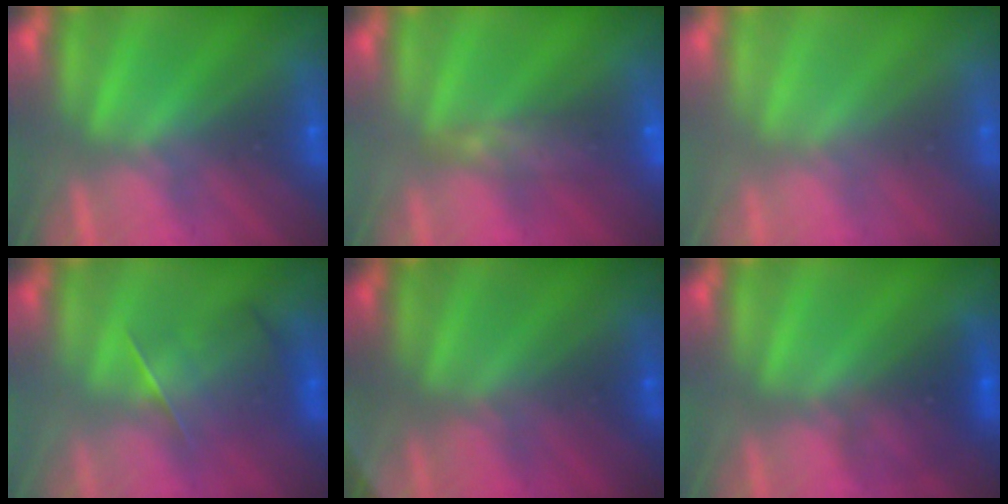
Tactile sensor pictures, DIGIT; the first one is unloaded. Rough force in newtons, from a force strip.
{"total": 6.4}
{"total": 2.9}
{"total": 2.1}
{"total": 2.8}
{"total": 2.9}